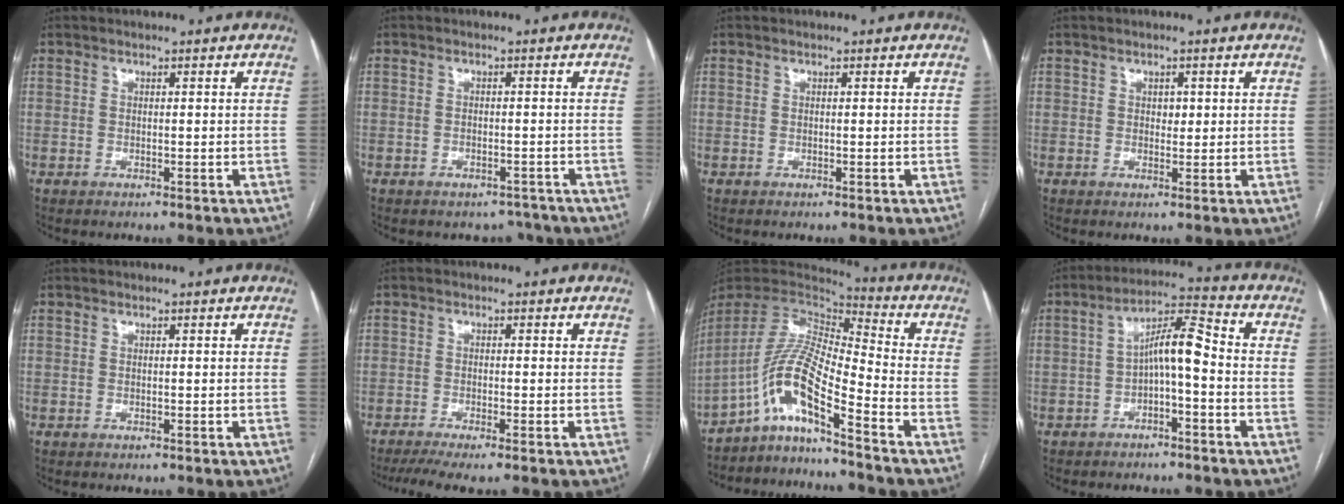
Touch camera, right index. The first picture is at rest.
{"total": 3.3, "force": [-2.9, 1.6, -0.1], "torque": [0.009, 0.008, -0.035]}
{"total": 0.0}
{"total": 1.4, "force": [0.4, 1.0, 1.0], "torque": [-0.009, 0.000, 0.005]}
{"total": 0.0}
{"total": 5.2, "force": [-3.7, 0.0, 3.6], "torque": [-0.058, -0.008, -0.063]}
{"total": 11.5, "force": [-7.6, 0.2, 8.6], "torque": [-0.174, 0.012, -0.144]}
{"total": 7.1, "force": [-1.3, 1.4, 6.8], "torque": [-0.120, 0.030, -0.025]}